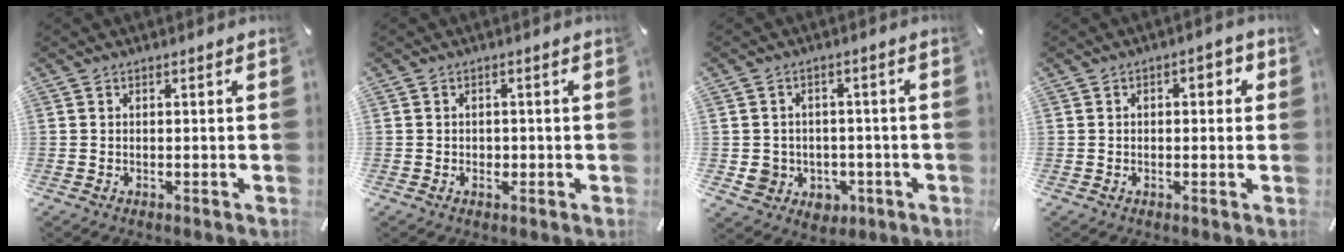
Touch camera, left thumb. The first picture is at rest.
{"total": 1.3, "force": [-0.3, 1.1, 0.6], "torque": [-0.012, 0.003, -0.008]}
{"total": 6.6, "force": [-0.5, 6.4, 1.5], "torque": [-0.037, 0.001, -0.005]}
{"total": 2.9, "force": [-0.1, 1.8, 2.3], "torque": [-0.031, 0.006, -0.009]}